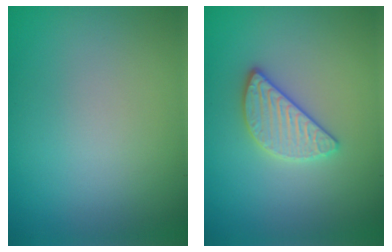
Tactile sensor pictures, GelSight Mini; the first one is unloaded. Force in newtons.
{"total": 3.0, "press": 2.8, "slide": 1.1}